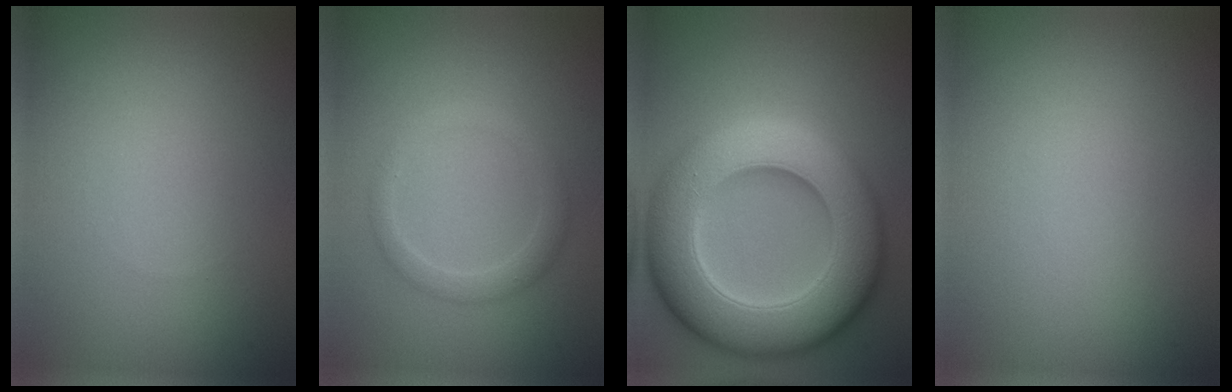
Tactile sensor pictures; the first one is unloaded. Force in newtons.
{"total": 2.0, "press": 2.0, "slide": 0.2}
{"total": 13.3, "press": 13.1, "slide": 2.2}
{"total": 0.0}